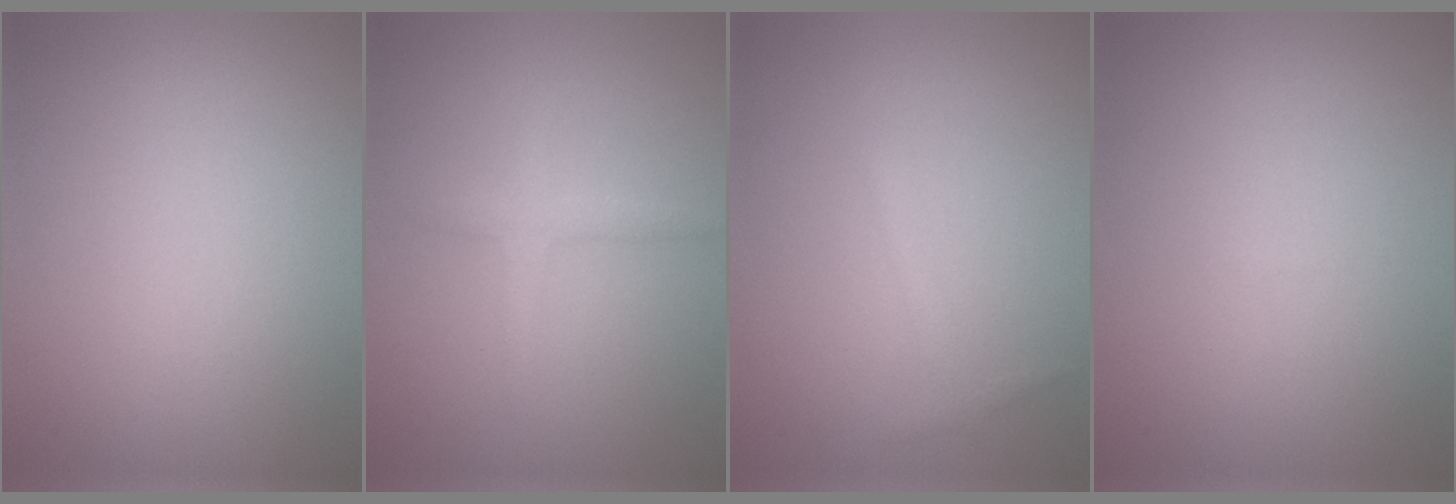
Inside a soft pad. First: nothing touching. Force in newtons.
{"total": 1.6, "press": 1.6, "slide": 0.1}
{"total": 0.9, "press": 0.9, "slide": 0.1}
{"total": 0.0}